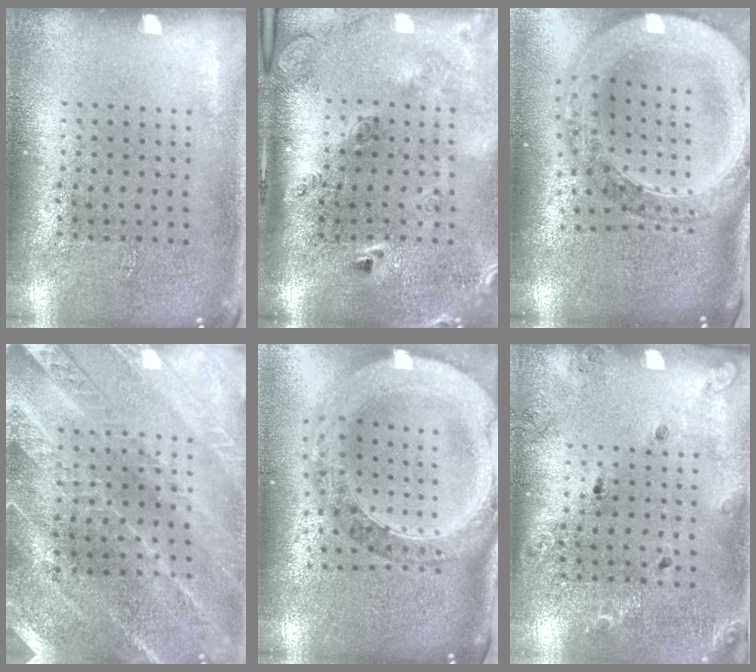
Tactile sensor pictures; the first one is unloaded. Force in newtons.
{"total": 2.9, "press": 2.0, "slide": 2.1}
{"total": 3.0, "press": 2.5, "slide": 1.6}
{"total": 2.4, "press": 2.4, "slide": 0.2}
{"total": 2.3, "press": 2.1, "slide": 1.0}
{"total": 1.3, "press": 1.3, "slide": 0.3}